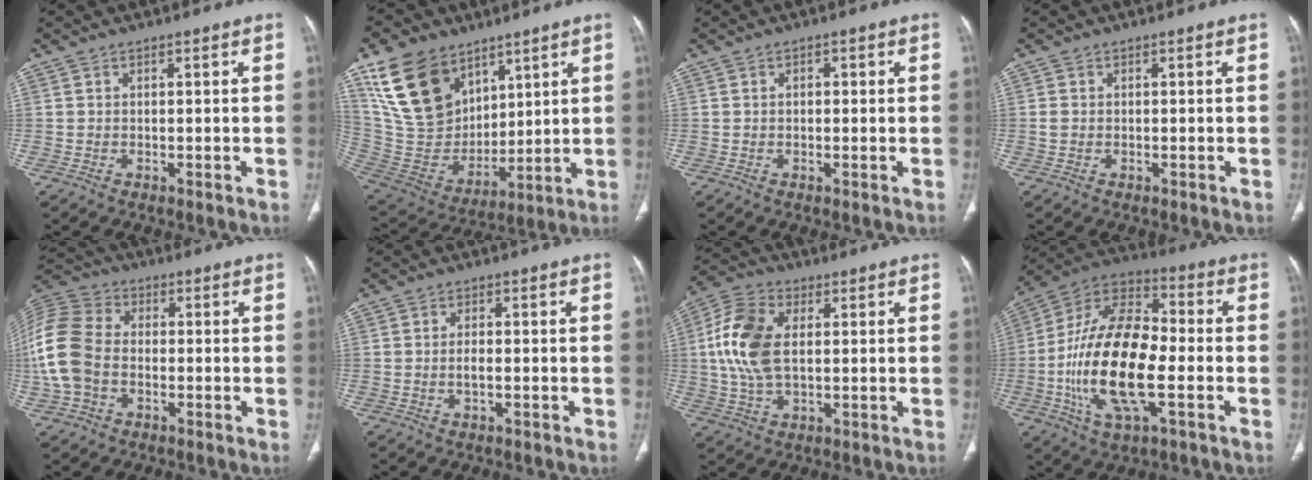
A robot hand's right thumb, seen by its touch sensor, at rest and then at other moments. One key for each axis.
{"total": 20.0, "fx": 11.2, "fy": 13.3, "fz": 9.9, "tx": -0.164, "ty": -0.036, "tz": 0.226}
{"total": 0.9, "fx": 0.1, "fy": 0.7, "fz": 0.6, "tx": -0.006, "ty": 0.003, "tz": -0.002}
{"total": 1.0, "fx": -0.1, "fy": 0.8, "fz": 0.6, "tx": -0.018, "ty": 0.000, "tz": -0.003}
{"total": 14.0, "fx": -2.0, "fy": 10.0, "fz": 9.5, "tx": -0.212, "ty": 0.028, "tz": -0.046}
{"total": 2.0, "fx": -0.6, "fy": 0.7, "fz": 1.7, "tx": -0.037, "ty": 0.003, "tz": -0.012}
{"total": 12.3, "fx": 1.6, "fy": 7.1, "fz": 9.9, "tx": -0.211, "ty": 0.012, "tz": 0.028}
{"total": 21.8, "fx": -4.5, "fy": 9.9, "fz": 18.9, "tx": -0.355, "ty": 0.026, "tz": -0.082}